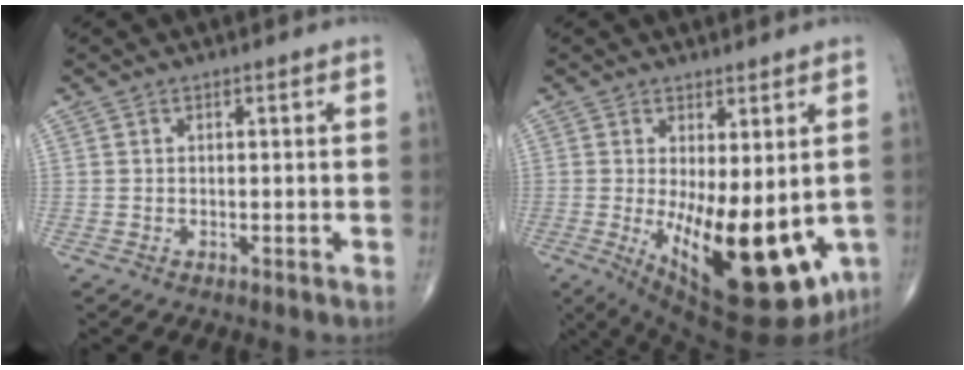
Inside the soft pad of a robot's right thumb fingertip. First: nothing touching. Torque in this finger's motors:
{"motor_torque": [1.34, 3.44, 1.28, 0.53, 0.59]}